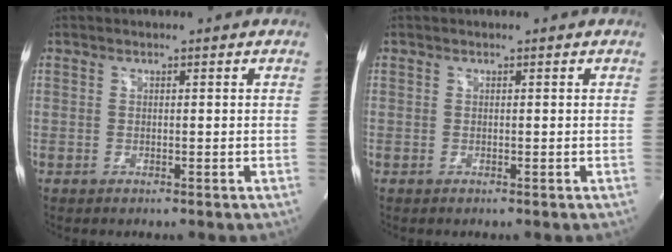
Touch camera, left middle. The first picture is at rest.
{"total": 0.0}